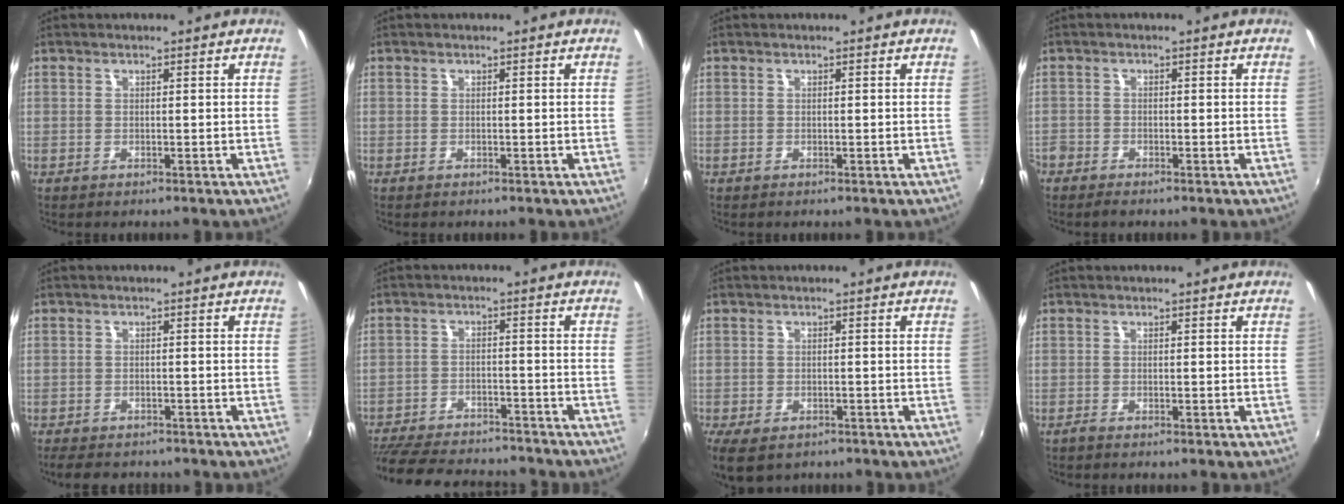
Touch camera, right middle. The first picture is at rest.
{"total": 0.0}
{"total": 0.0}
{"total": 2.8, "force": [-2.4, 1.2, 0.8], "torque": [-0.027, -0.011, -0.050]}
{"total": 5.9, "force": [-5.1, 2.3, 2.1], "torque": [-0.052, -0.015, -0.079]}
{"total": 20.0, "force": [-17.2, 5.8, 8.2], "torque": [-0.183, -0.018, -0.250]}
{"total": 6.6, "force": [-4.2, 3.4, 3.8], "torque": [-0.089, -0.030, -0.069]}
{"total": 0.5, "force": [-0.5, 0.0, 0.2], "torque": [-0.001, -0.003, -0.012]}